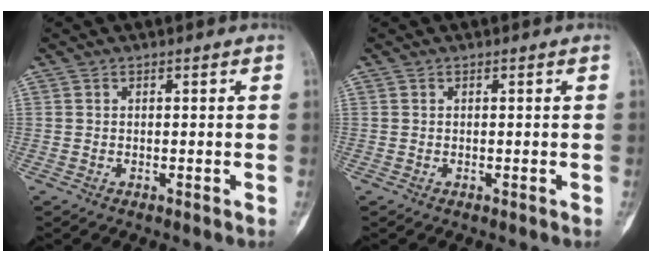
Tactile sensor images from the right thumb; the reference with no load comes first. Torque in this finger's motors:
{"motor_torque": [0.02, 0.01, 0.03, -0.03, 0.00]}